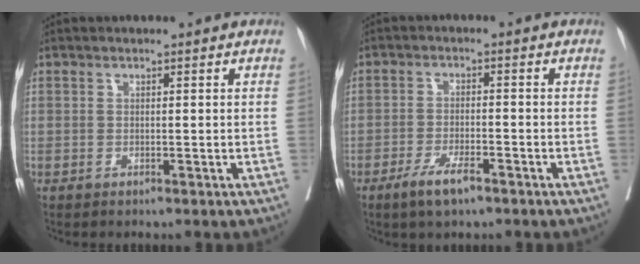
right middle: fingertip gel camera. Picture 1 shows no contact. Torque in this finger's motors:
{"motor_torque": [0.10, -0.19, 0.33, 0.08]}